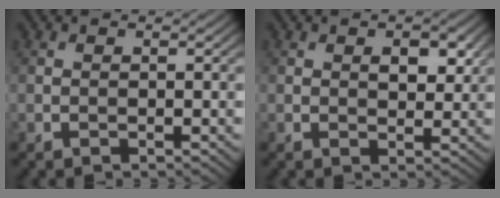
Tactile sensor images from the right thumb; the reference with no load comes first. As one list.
[{"total": 3.4, "force": [1.1, 1.8, 2.6], "torque": [-0.038, -0.002, 0.020]}]